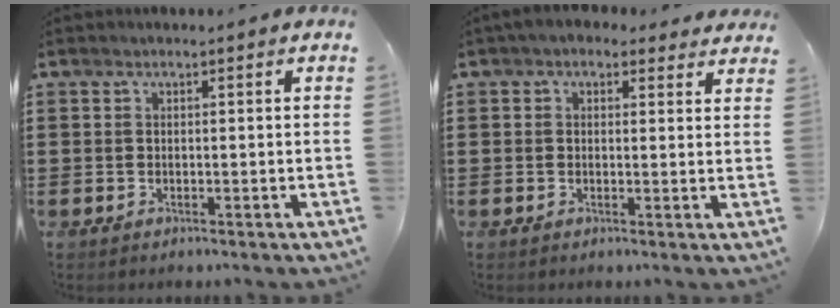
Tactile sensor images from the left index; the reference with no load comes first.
{"total": 2.5, "force": [1.8, 1.5, 0.9], "torque": [-0.017, 0.000, 0.030]}